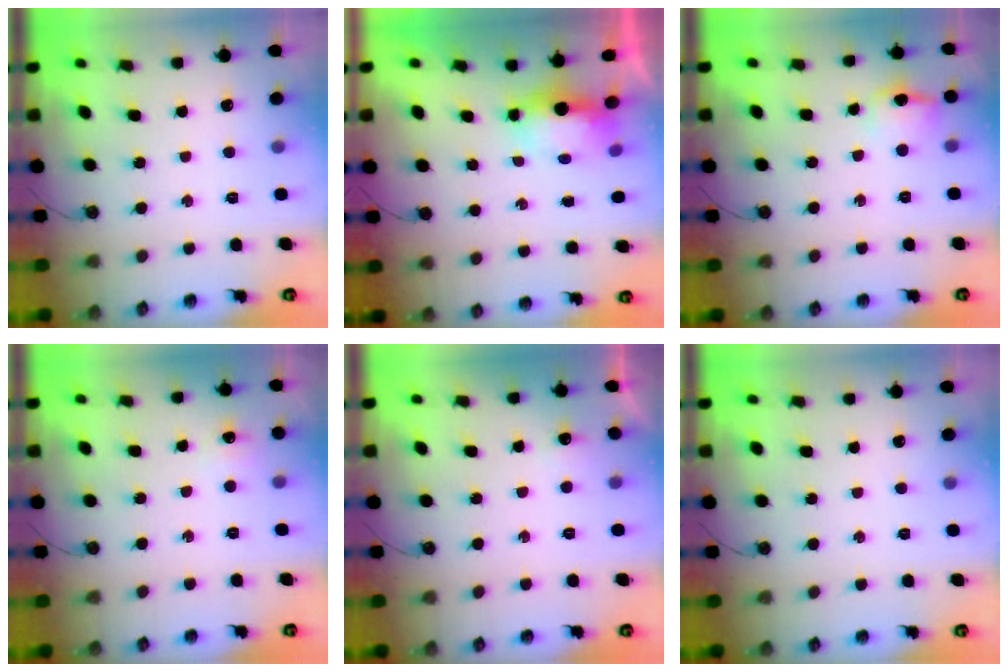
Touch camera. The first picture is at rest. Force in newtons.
{"total": 10.2, "press": 7.1, "slide": 7.3}
{"total": 9.0, "press": 8.9, "slide": 0.7}
{"total": 5.6, "press": 5.5, "slide": 0.7}
{"total": 5.1, "press": 3.9, "slide": 3.3}
{"total": 0.0}